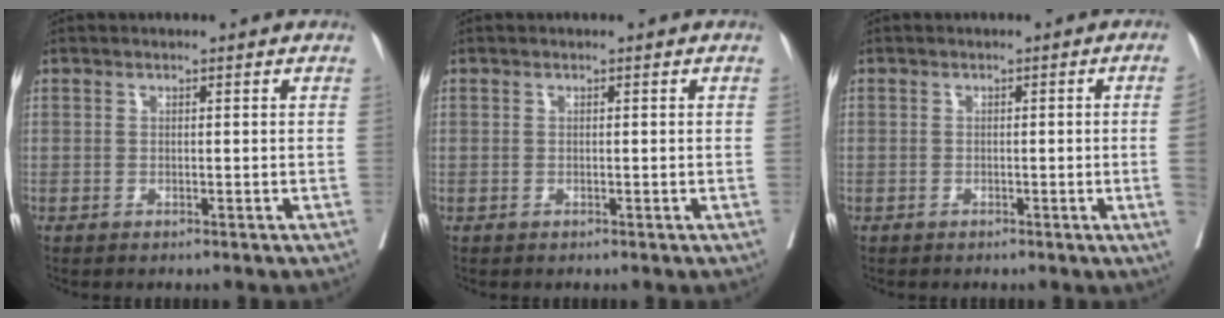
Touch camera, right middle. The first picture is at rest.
{"total": 0.0}
{"total": 2.7, "force": [-0.5, -0.9, 2.5], "torque": [-0.035, -0.004, -0.006]}